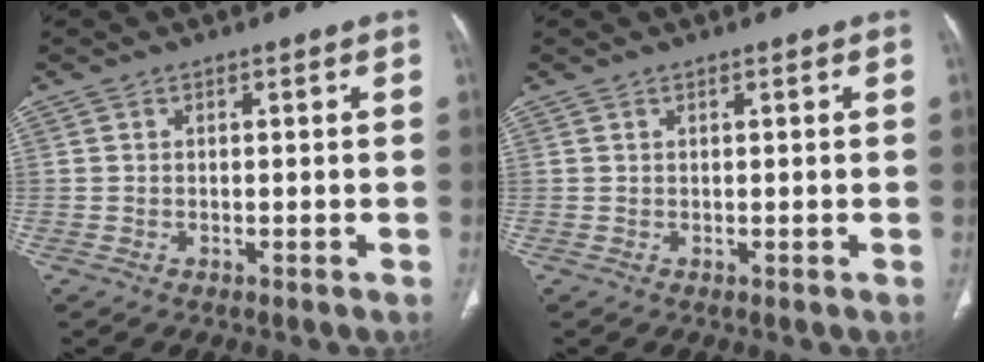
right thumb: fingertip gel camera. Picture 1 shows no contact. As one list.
[{"total": 0.0}]